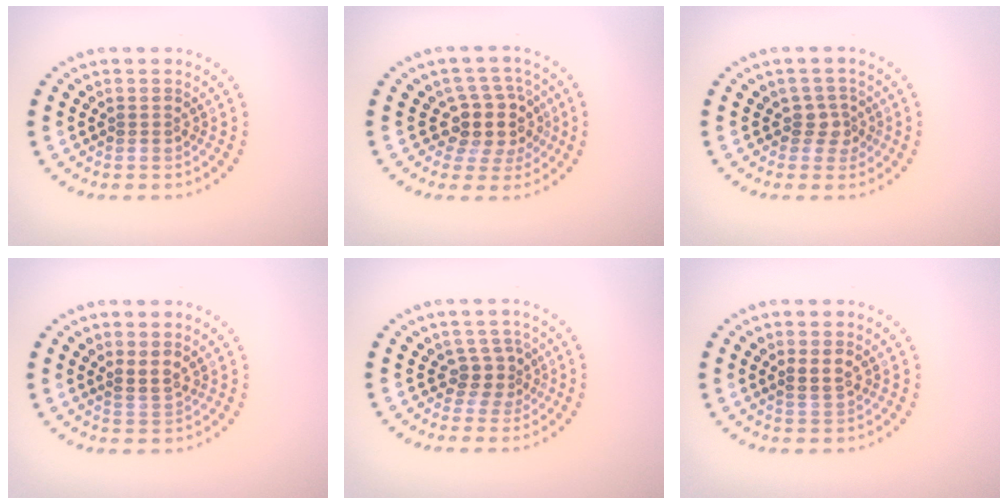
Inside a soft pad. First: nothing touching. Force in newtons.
{"total": 3.8, "press": 3.1, "slide": 2.2}
{"total": 1.8, "press": 1.3, "slide": 1.1}
{"total": 1.6, "press": 1.3, "slide": 0.8}
{"total": 2.0, "press": 1.5, "slide": 1.3}
{"total": 1.7, "press": 1.6, "slide": 0.4}